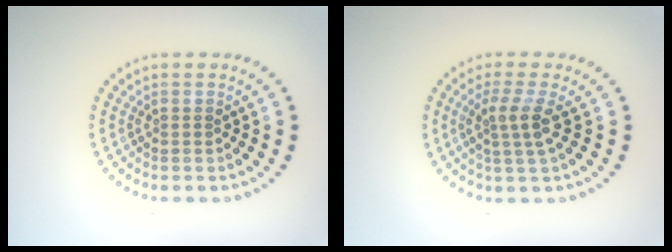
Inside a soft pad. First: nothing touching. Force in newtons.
{"total": 2.6, "press": 2.0, "slide": 1.6}